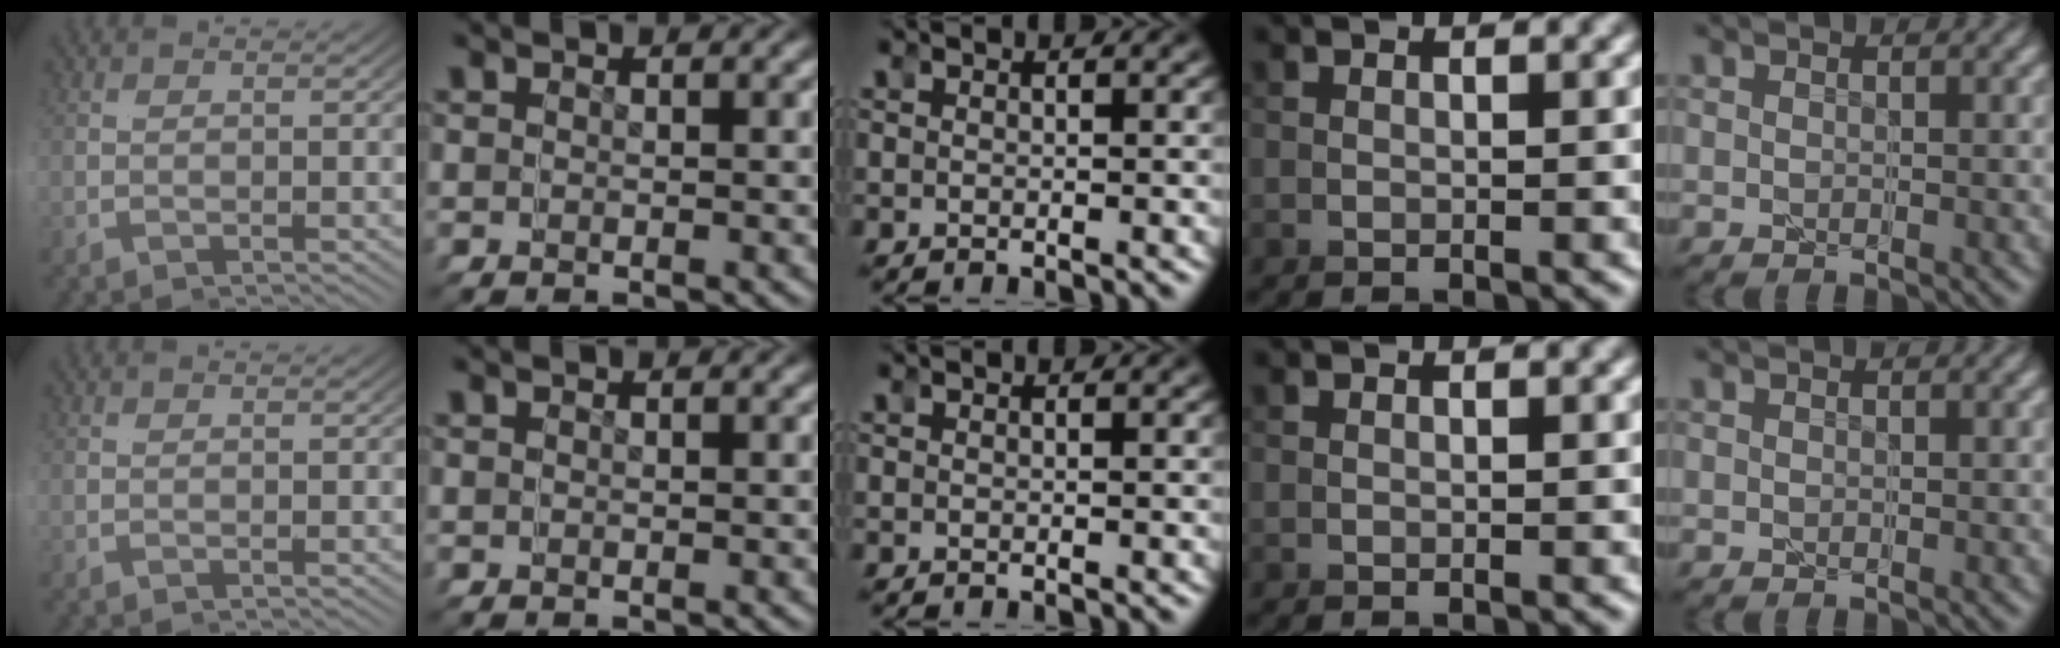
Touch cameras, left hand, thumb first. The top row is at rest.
{}